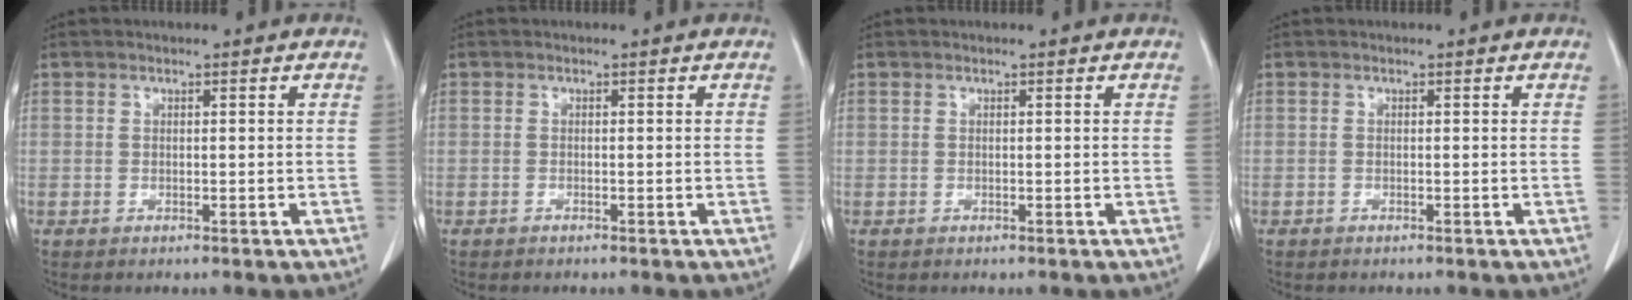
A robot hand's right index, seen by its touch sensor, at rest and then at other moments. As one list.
[{"total": 0.0}, {"total": 0.0}, {"total": 0.0}]